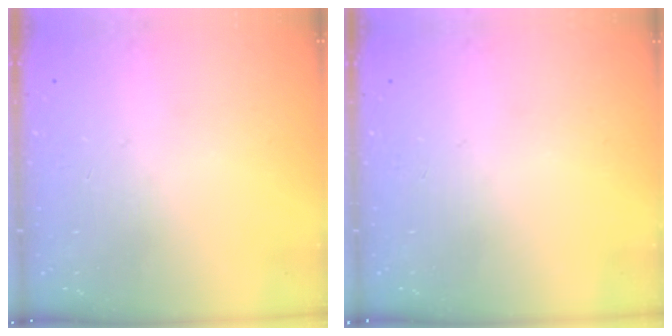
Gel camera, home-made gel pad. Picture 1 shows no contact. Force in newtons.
{"total": 0.0}